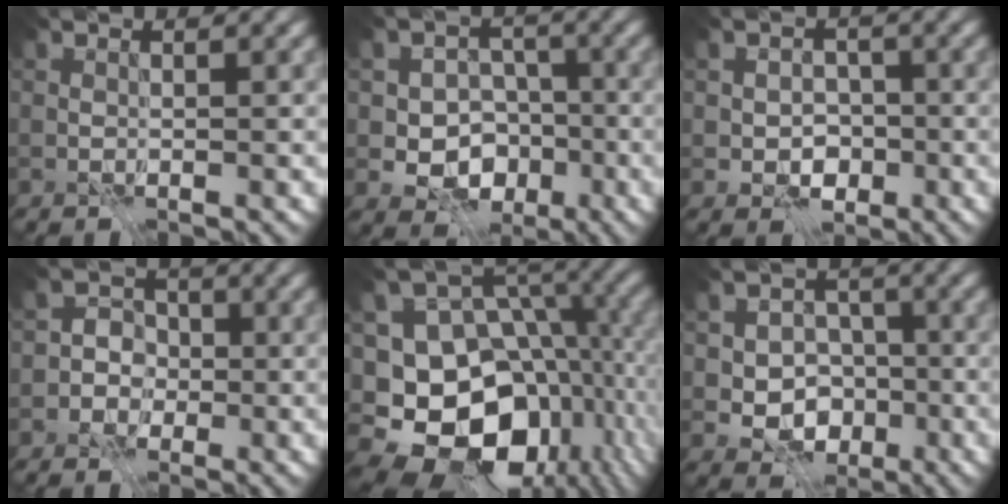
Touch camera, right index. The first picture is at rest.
{"total": 6.8, "force": [-2.6, 5.4, 3.3], "torque": [-0.026, -0.002, -0.064]}
{"total": 3.3, "force": [-1.4, 2.4, 1.8], "torque": [-0.023, -0.005, -0.028]}
{"total": 2.8, "force": [-1.3, 2.4, 0.9], "torque": [0.014, 0.006, -0.039]}
{"total": 16.6, "force": [-6.5, 11.9, 9.6], "torque": [-0.160, -0.025, -0.092]}
{"total": 5.5, "force": [-1.9, 4.2, 2.9], "torque": [-0.031, -0.002, -0.047]}